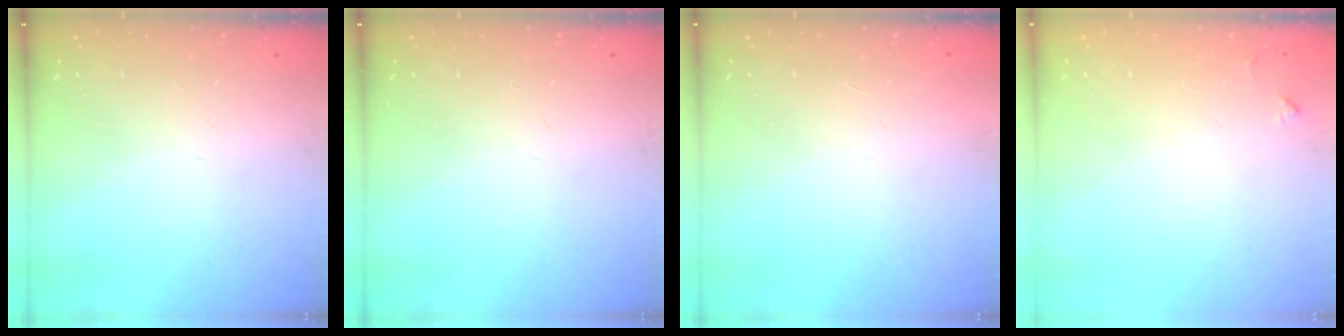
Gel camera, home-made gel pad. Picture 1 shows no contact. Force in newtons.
{"total": 0.0}
{"total": 1.6, "press": 1.6, "slide": 0.1}
{"total": 3.5, "press": 3.5, "slide": 0.5}